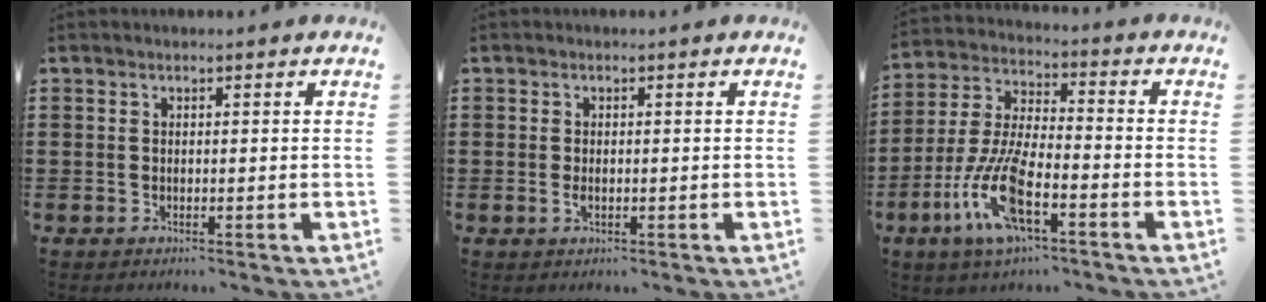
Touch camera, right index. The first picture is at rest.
{"total": 1.2, "force": [-0.2, 0.5, 1.0], "torque": [-0.021, -0.002, -0.003]}
{"total": 11.1, "force": [-5.6, 3.2, 9.1], "torque": [-0.222, -0.015, -0.112]}